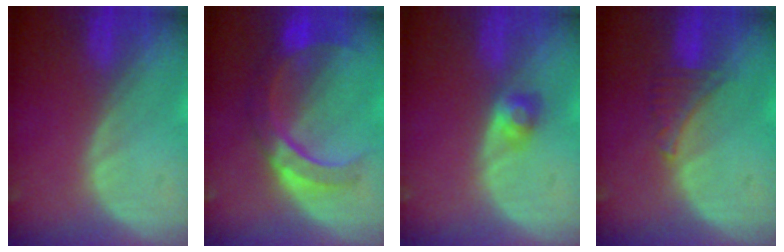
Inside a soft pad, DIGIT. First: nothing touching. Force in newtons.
{"total": 7.7, "press": 7.6, "slide": 1.2}
{"total": 2.4, "press": 2.3, "slide": 0.7}
{"total": 2.9, "press": 2.9, "slide": 0.6}